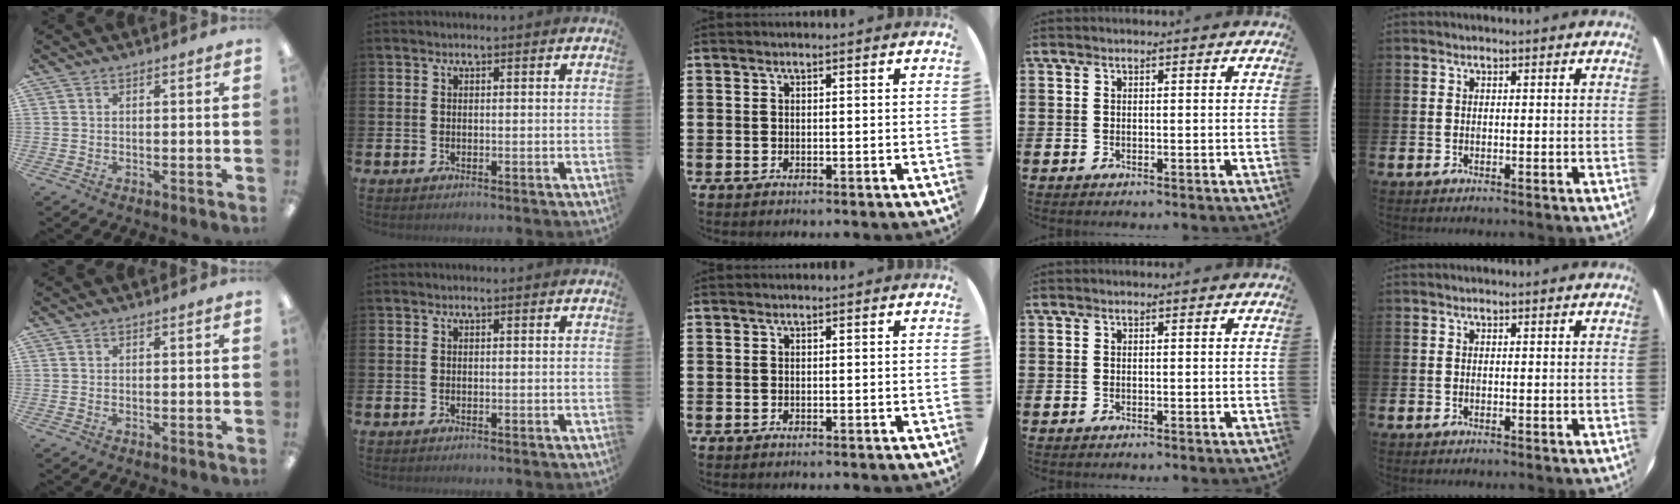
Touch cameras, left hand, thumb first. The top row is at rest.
{}